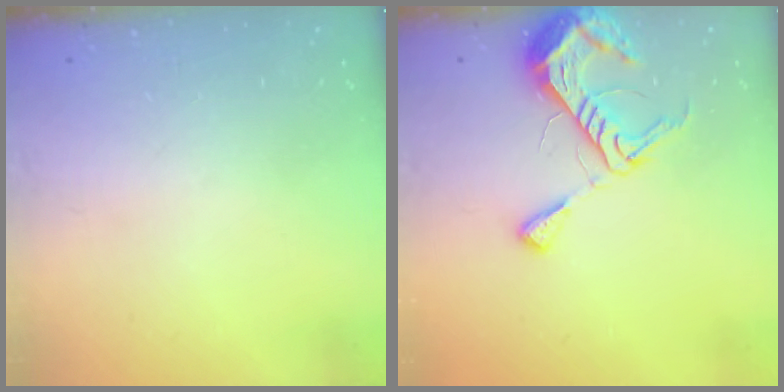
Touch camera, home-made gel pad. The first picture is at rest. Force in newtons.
{"total": 10.7, "press": 10.6, "slide": 1.3}